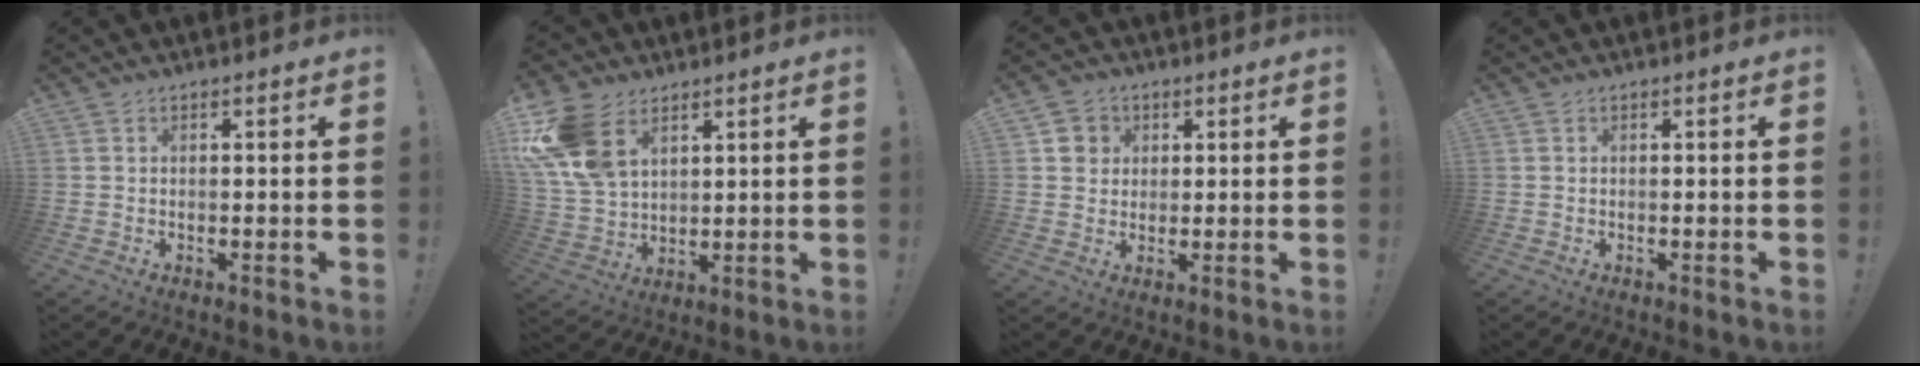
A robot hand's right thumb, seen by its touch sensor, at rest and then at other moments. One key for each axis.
{"total": 15.9, "fx": 7.7, "fy": 10.5, "fz": 9.2, "tx": -0.178, "ty": -0.036, "tz": 0.150}
{"total": 4.8, "fx": 1.4, "fy": 4.4, "fz": 0.9, "tx": -0.013, "ty": 0.001, "tz": 0.028}
{"total": 0.0}